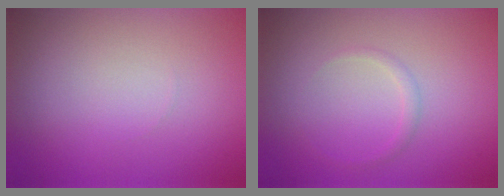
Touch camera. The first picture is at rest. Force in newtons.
{"total": 0.8, "press": 0.8, "slide": 0.0}